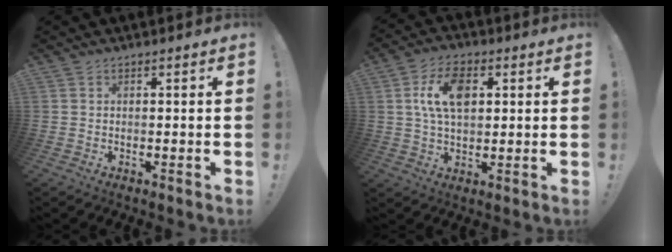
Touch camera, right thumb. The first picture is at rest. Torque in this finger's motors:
{"motor_torque": [1.09, 1.57, 0.87, -0.63, 0.34]}